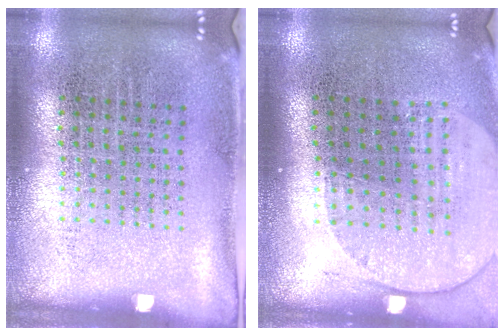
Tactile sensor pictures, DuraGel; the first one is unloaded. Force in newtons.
{"total": 1.7, "press": 1.5, "slide": 0.7}